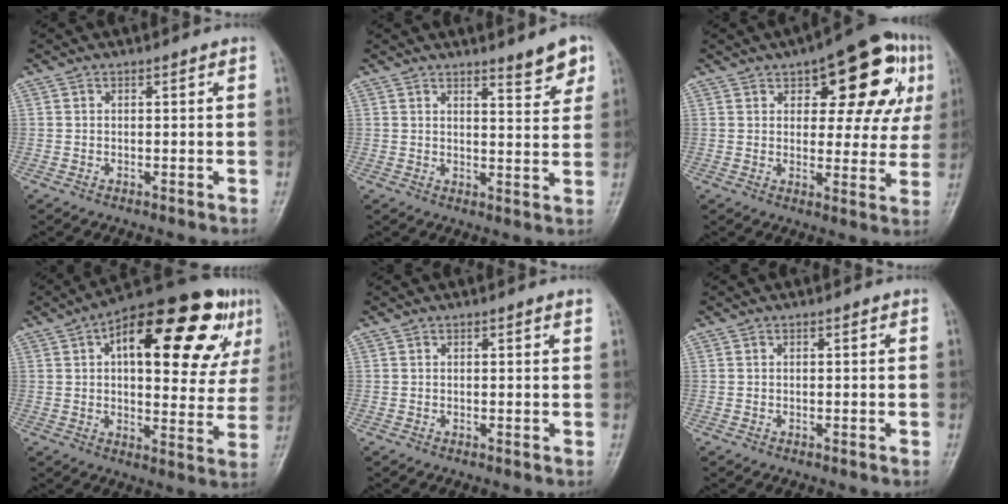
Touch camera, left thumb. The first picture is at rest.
{"total": 5.4, "force": [3.8, 1.2, 3.6], "torque": [-0.035, -0.030, 0.052]}
{"total": 18.6, "force": [7.4, 8.5, 14.8], "torque": [-0.144, 0.006, 0.091]}
{"total": 26.2, "force": [10.2, 11.1, 21.5], "torque": [-0.269, 0.018, 0.139]}
{"total": 1.0, "force": [0.6, 0.0, 0.8], "torque": [-0.010, -0.002, 0.006]}
{"total": 0.0}